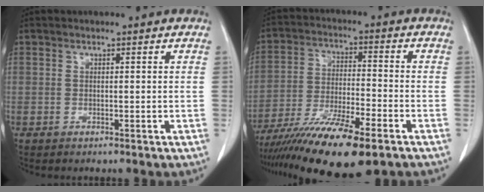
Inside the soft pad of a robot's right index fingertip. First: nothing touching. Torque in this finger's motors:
{"motor_torque": [1.10, -1.04, 1.05, 0.21]}